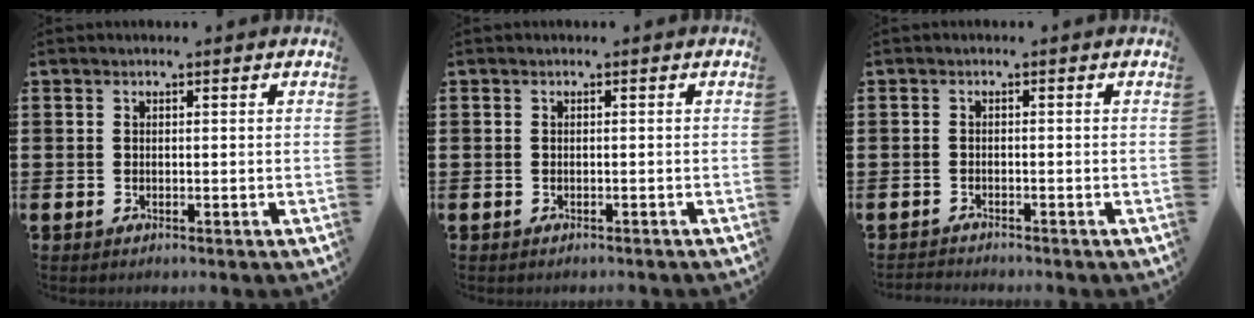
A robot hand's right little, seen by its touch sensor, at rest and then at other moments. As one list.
[{"total": 0.0}, {"total": 1.0, "force": [-1.0, 0.0, 0.0], "torque": [-0.002, 0.000, -0.020]}]